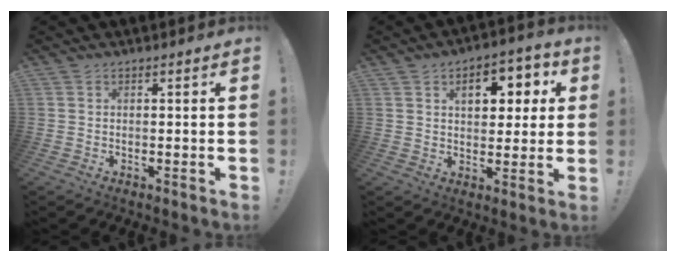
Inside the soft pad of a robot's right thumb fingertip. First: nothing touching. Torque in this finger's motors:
{"motor_torque": [1.11, 1.13, 0.25, 0.23, 0.00]}